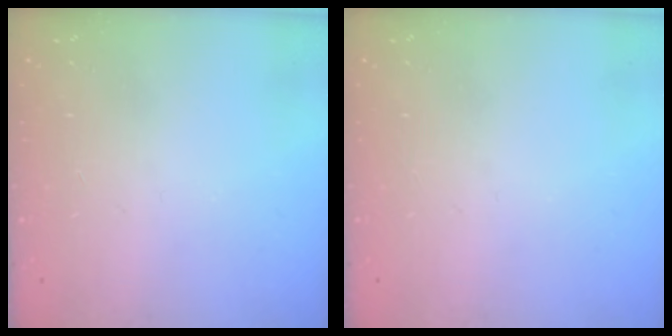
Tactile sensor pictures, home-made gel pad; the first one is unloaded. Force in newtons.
{"total": 0.0}